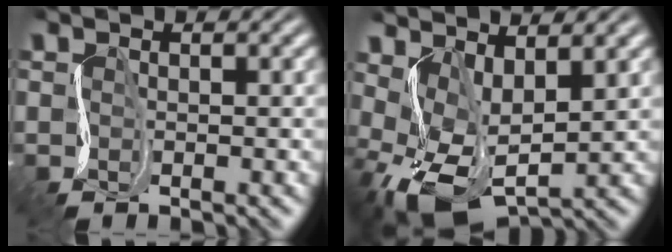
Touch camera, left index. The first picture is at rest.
{"total": 7.4, "force": [0.6, 3.9, 6.2], "torque": [-0.137, -0.008, 0.016]}